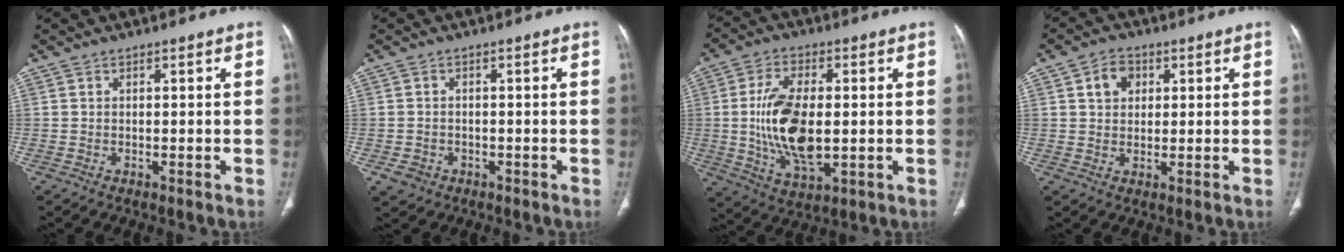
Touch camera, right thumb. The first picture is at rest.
{"total": 2.9, "force": [-1.3, 2.4, 0.9], "torque": [-0.011, 0.006, -0.015]}
{"total": 14.5, "force": [-0.3, 7.2, 12.6], "torque": [-0.241, -0.009, 0.001]}
{"total": 4.9, "force": [1.7, 3.8, 2.6], "torque": [-0.024, 0.000, 0.028]}